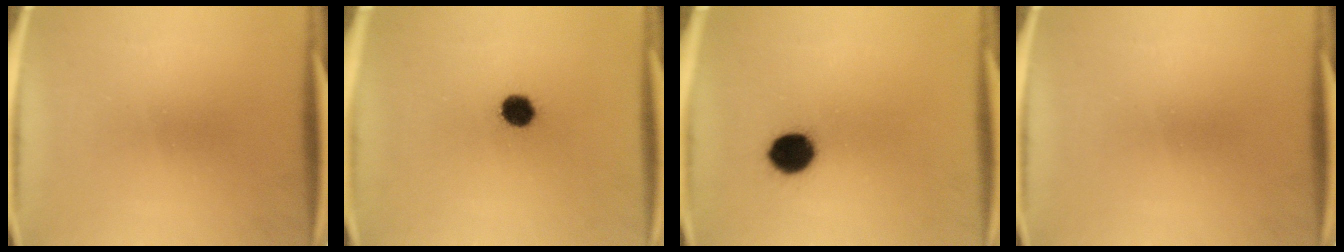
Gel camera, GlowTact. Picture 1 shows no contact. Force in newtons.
{"total": 4.7}
{"total": 8.1}
{"total": 0.0}